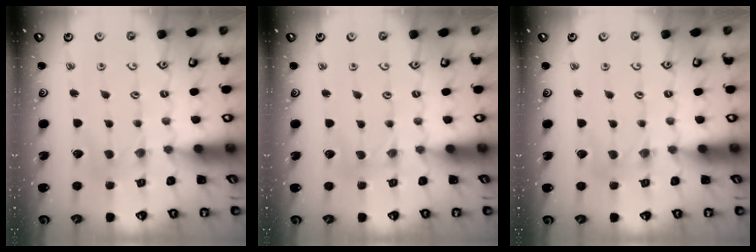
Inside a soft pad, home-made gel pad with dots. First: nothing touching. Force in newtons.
{"total": 0.0}
{"total": 1.3, "press": 1.3, "slide": 0.2}